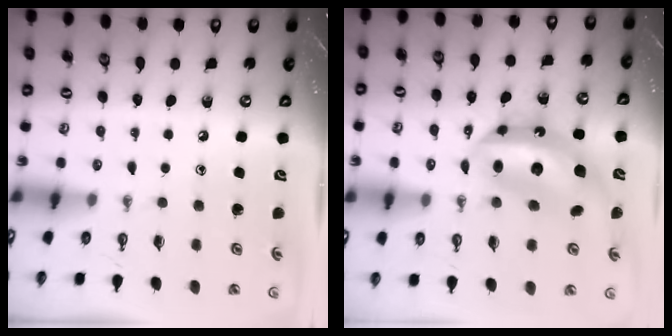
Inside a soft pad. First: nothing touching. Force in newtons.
{"total": 13.6, "press": 13.6, "slide": 1.1}